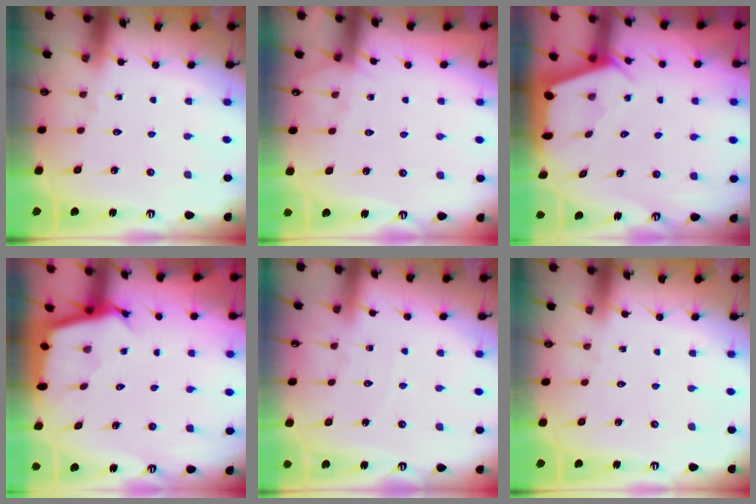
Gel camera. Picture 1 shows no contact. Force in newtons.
{"total": 3.4, "press": 3.4, "slide": 0.5}
{"total": 2.4, "press": 2.4, "slide": 0.3}
{"total": 2.7, "press": 2.7, "slide": 0.1}
{"total": 2.7, "press": 2.6, "slide": 0.4}
{"total": 0.0}